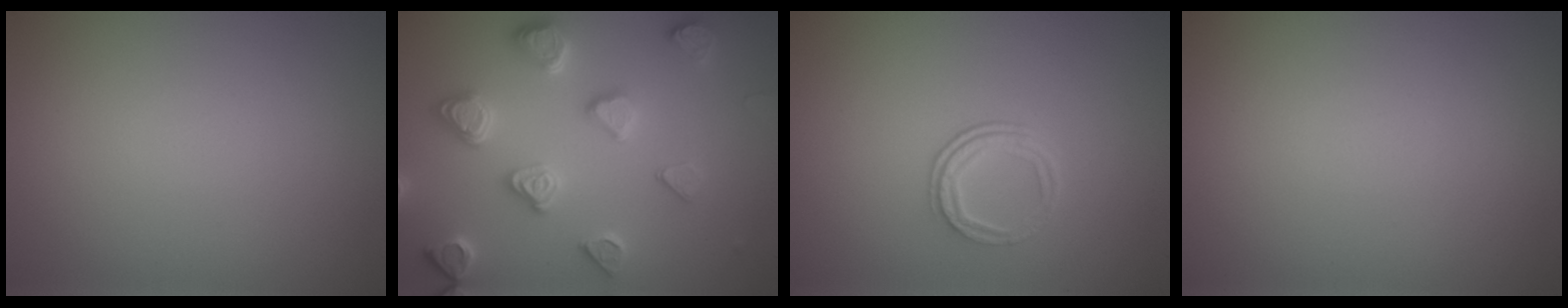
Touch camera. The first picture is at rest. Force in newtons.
{"total": 4.6, "press": 4.4, "slide": 1.3}
{"total": 2.1, "press": 1.4, "slide": 1.5}
{"total": 0.0}